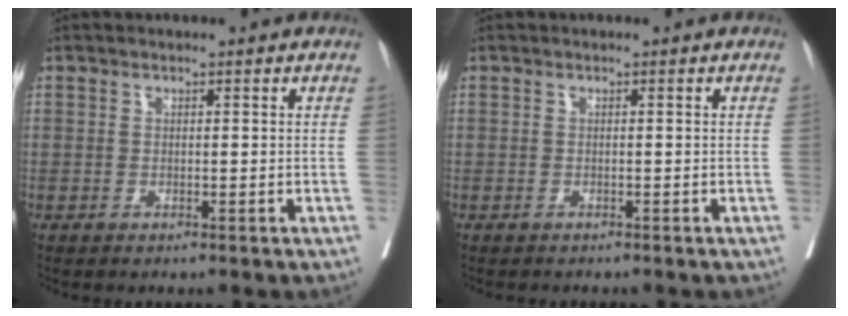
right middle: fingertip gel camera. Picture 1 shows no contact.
{"total": 1.1, "force": [-1.0, 0.3, 0.3], "torque": [-0.010, -0.002, -0.014]}